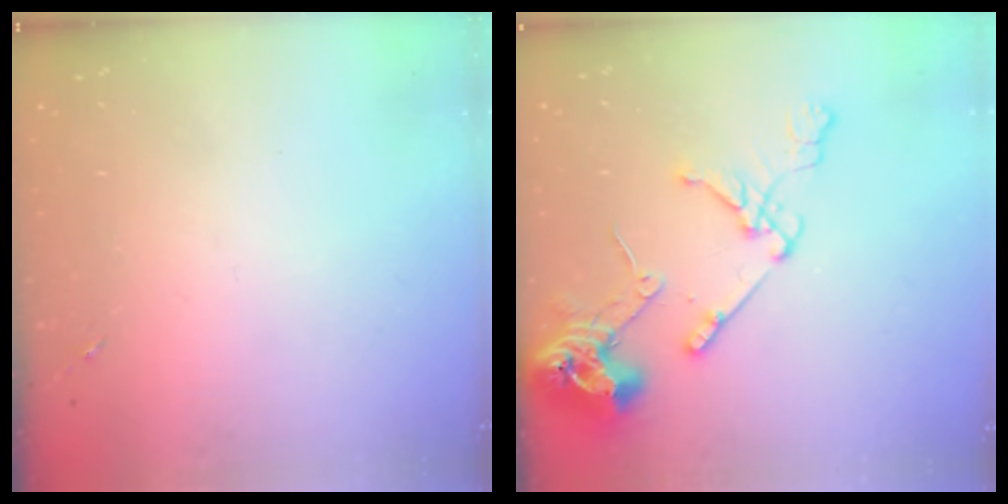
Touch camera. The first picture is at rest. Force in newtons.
{"total": 15.7, "press": 15.6, "slide": 2.0}